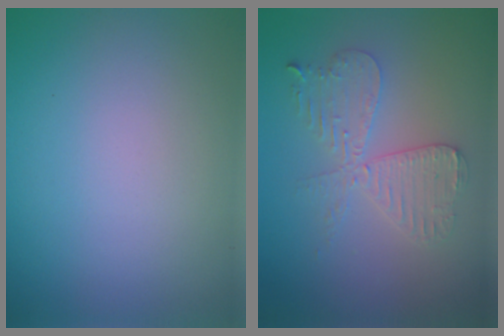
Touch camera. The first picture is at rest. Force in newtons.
{"total": 4.2, "press": 3.6, "slide": 2.2}